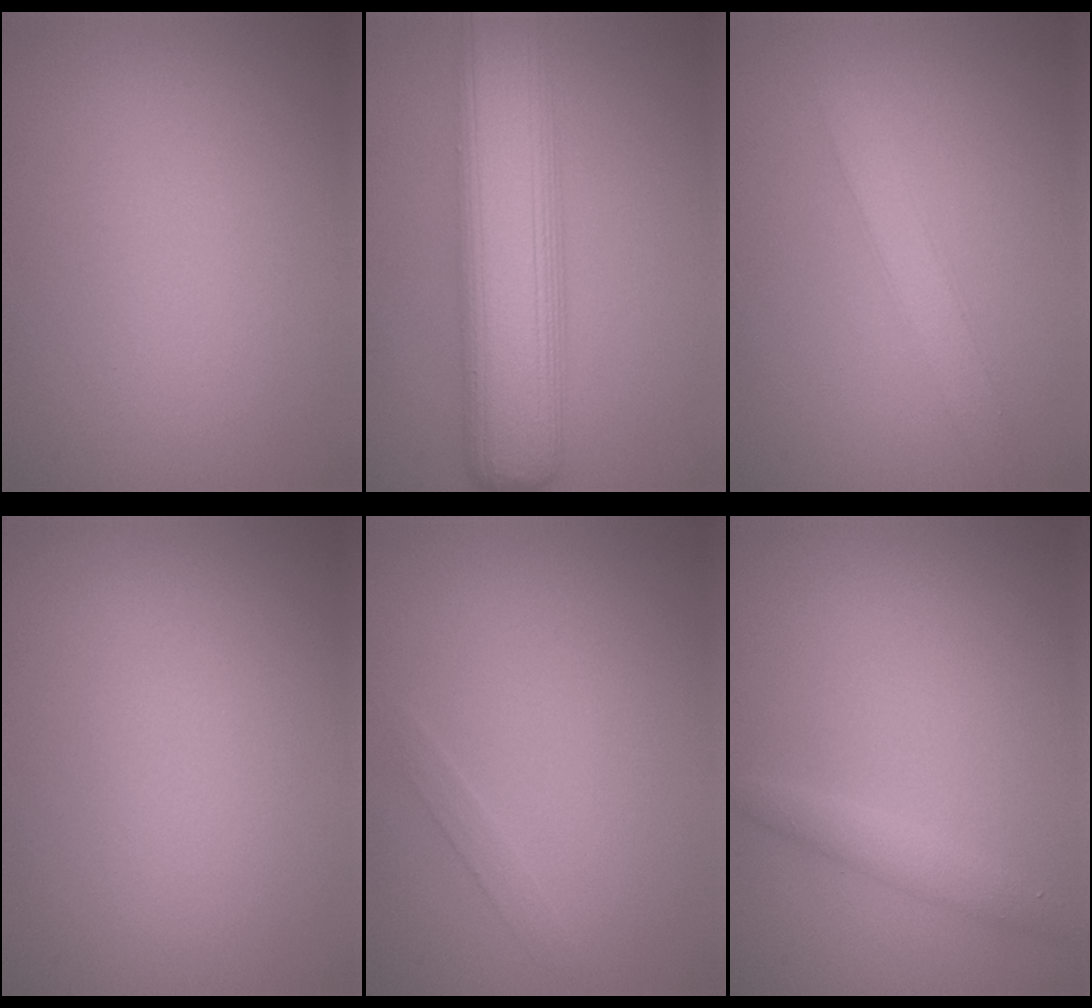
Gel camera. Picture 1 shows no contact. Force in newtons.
{"total": 10.2, "press": 10.2, "slide": 0.2}
{"total": 2.3, "press": 2.3, "slide": 0.1}
{"total": 0.0}
{"total": 0.7, "press": 0.7, "slide": 0.0}
{"total": 1.5, "press": 1.5, "slide": 0.0}